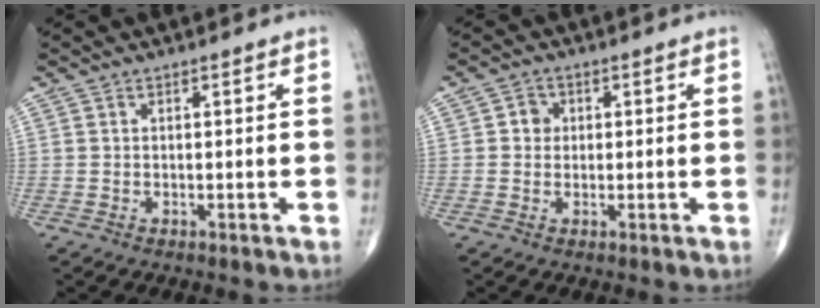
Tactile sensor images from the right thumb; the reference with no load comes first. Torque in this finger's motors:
{"motor_torque": [0.21, 0.59, 0.23, -0.08, 0.00]}